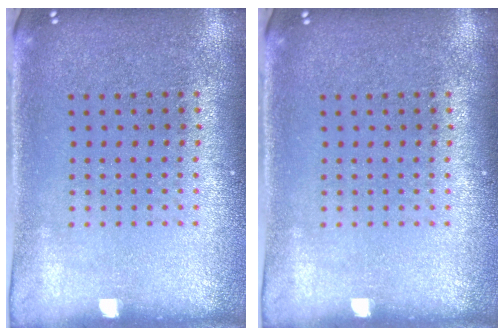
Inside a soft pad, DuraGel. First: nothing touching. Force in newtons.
{"total": 0.0}